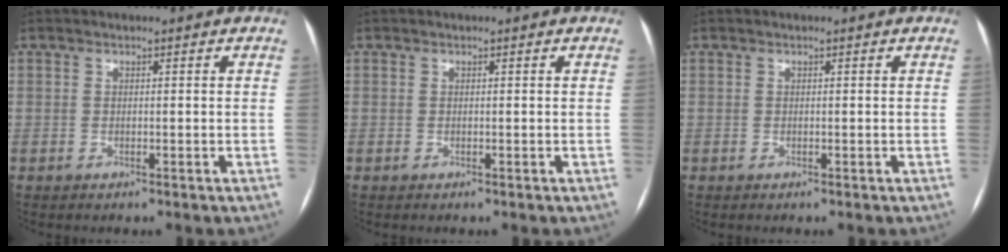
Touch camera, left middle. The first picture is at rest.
{"total": 0.0}
{"total": 0.0}